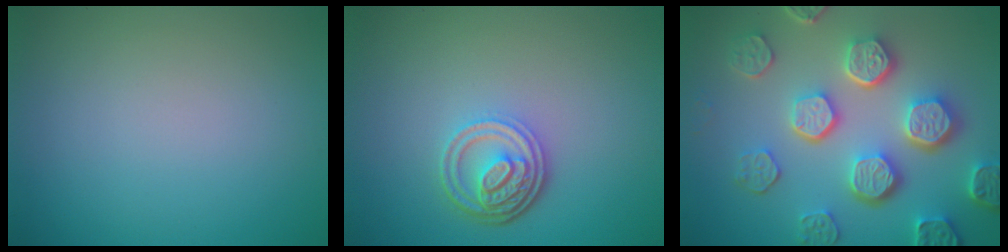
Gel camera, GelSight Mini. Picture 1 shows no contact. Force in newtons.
{"total": 4.4, "press": 3.3, "slide": 2.9}
{"total": 7.6, "press": 5.9, "slide": 4.8}